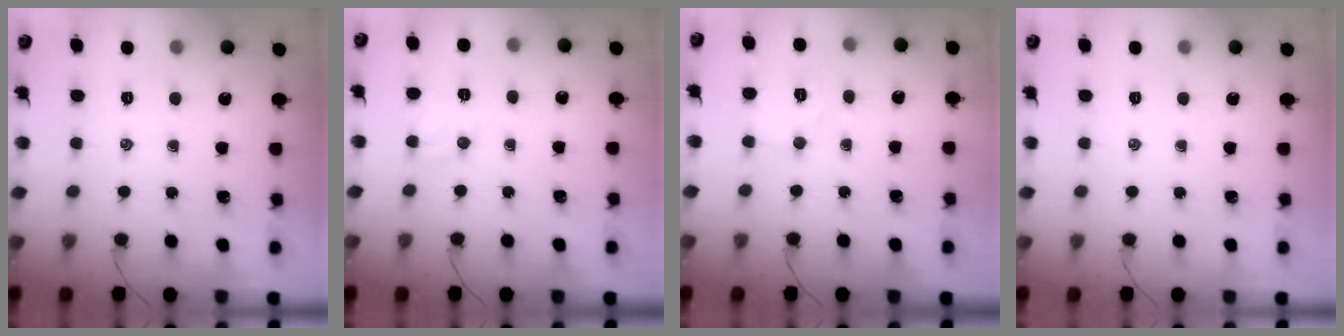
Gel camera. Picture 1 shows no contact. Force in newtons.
{"total": 5.1, "press": 4.9, "slide": 1.4}
{"total": 6.4, "press": 6.3, "slide": 1.2}
{"total": 0.0}